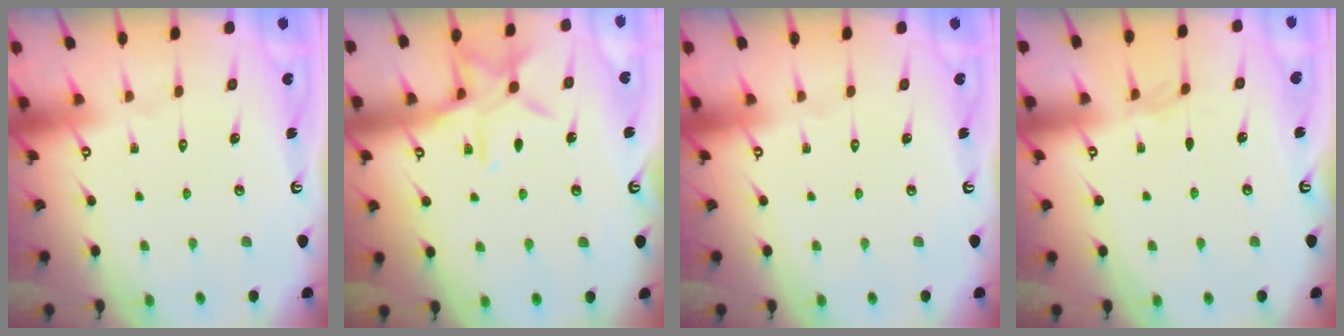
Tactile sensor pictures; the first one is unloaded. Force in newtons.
{"total": 10.1, "press": 10.0, "slide": 0.6}
{"total": 0.0}
{"total": 2.5, "press": 2.5, "slide": 0.5}